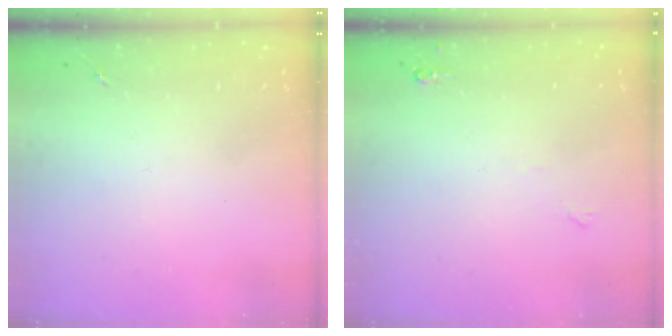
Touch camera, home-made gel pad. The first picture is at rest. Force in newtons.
{"total": 4.1, "press": 4.0, "slide": 0.7}